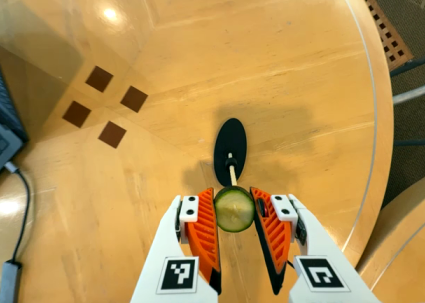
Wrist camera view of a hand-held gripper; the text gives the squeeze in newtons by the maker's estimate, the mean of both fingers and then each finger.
{"total": 9.2, "left": 9.1, "right": 9.3}